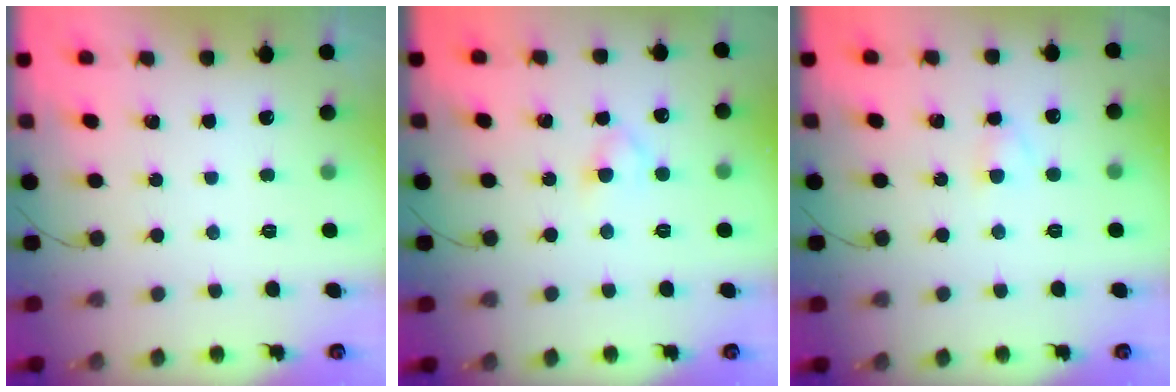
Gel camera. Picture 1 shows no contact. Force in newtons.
{"total": 2.5, "press": 2.2, "slide": 1.1}
{"total": 2.3, "press": 2.1, "slide": 1.0}